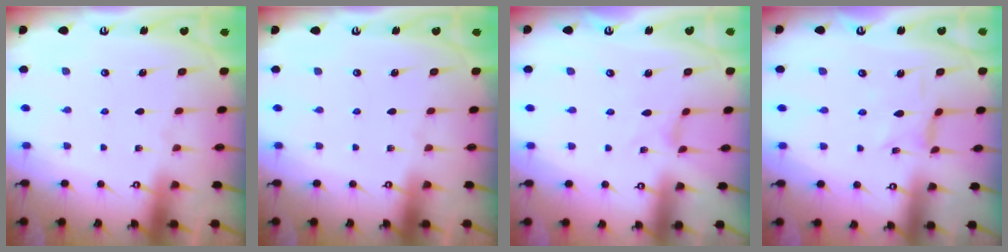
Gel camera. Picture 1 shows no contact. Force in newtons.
{"total": 0.0}
{"total": 0.0}
{"total": 1.2, "press": 1.1, "slide": 0.4}